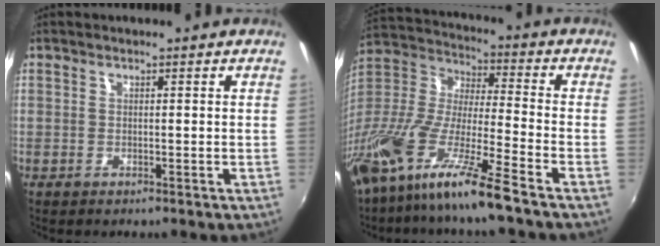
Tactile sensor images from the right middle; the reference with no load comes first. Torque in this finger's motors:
{"motor_torque": [1.38, -0.76, 1.05, 0.21]}